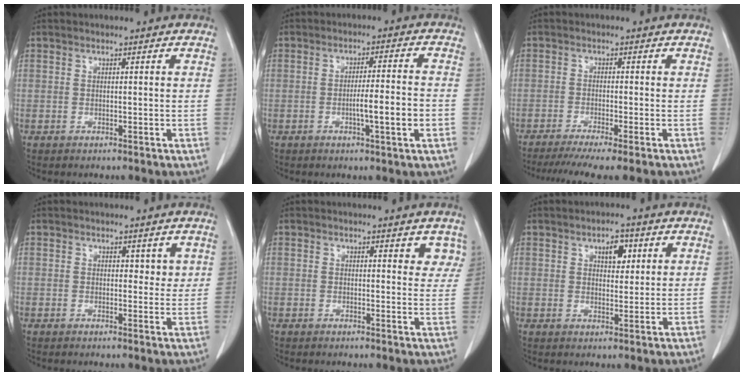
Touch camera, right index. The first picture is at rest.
{"total": 6.3, "force": [-1.8, 0.0, 6.1], "torque": [-0.093, 0.000, -0.024]}
{"total": 7.9, "force": [-6.2, -0.3, 4.9], "torque": [-0.070, -0.014, -0.097]}
{"total": 2.0, "force": [1.0, 1.4, 1.0], "torque": [-0.002, -0.004, 0.013]}
{"total": 3.5, "force": [2.5, 1.8, 1.5], "torque": [0.006, -0.007, 0.018]}
{"total": 3.7, "force": [1.7, 1.9, 2.7], "torque": [-0.038, 0.002, 0.025]}